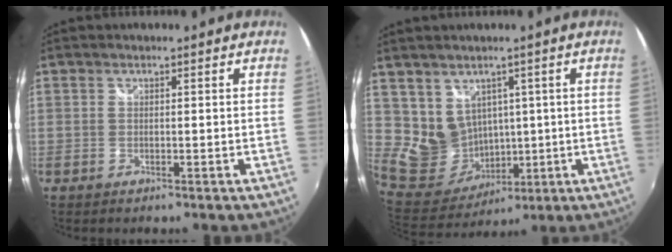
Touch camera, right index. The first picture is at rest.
{"total": 9.6, "force": [3.0, 8.6, 3.0], "torque": [-0.071, 0.001, 0.084]}